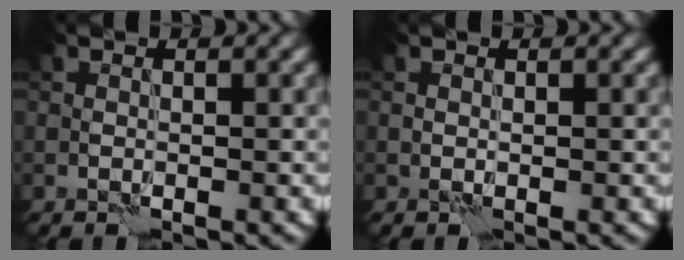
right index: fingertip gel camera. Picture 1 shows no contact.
{"total": 0.0}